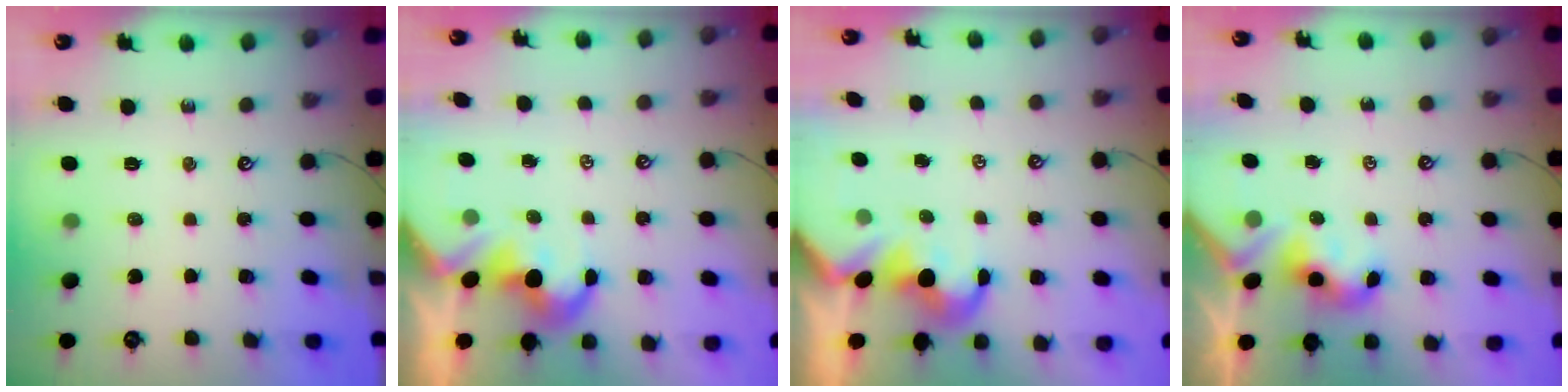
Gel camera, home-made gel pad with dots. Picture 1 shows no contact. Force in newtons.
{"total": 1.2, "press": 0.9, "slide": 0.8}
{"total": 1.4, "press": 1.1, "slide": 0.8}
{"total": 3.6, "press": 3.6, "slide": 0.4}